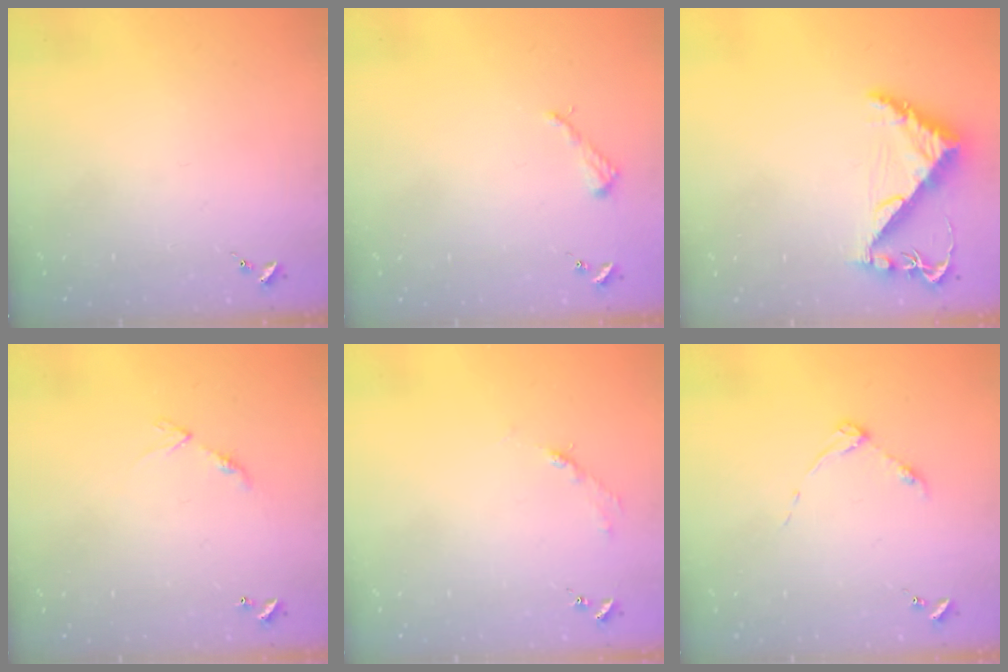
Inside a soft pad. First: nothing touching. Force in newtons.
{"total": 2.6, "press": 2.6, "slide": 0.3}
{"total": 7.9, "press": 7.9, "slide": 0.8}
{"total": 6.2, "press": 6.2, "slide": 0.7}
{"total": 2.7, "press": 2.7, "slide": 0.4}
{"total": 3.7, "press": 3.7, "slide": 0.4}